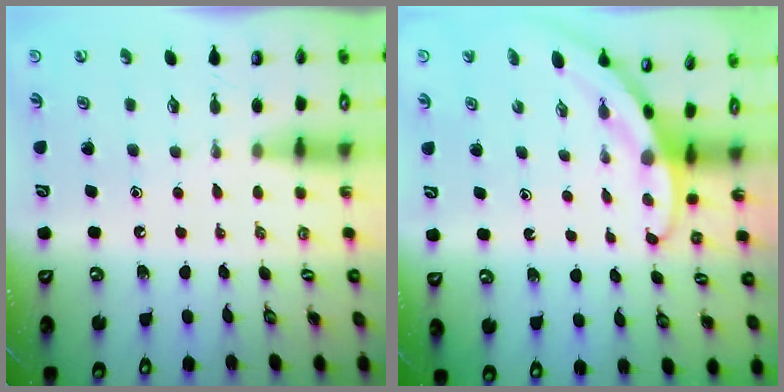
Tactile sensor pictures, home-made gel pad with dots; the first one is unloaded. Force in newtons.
{"total": 2.8, "press": 2.8, "slide": 0.0}